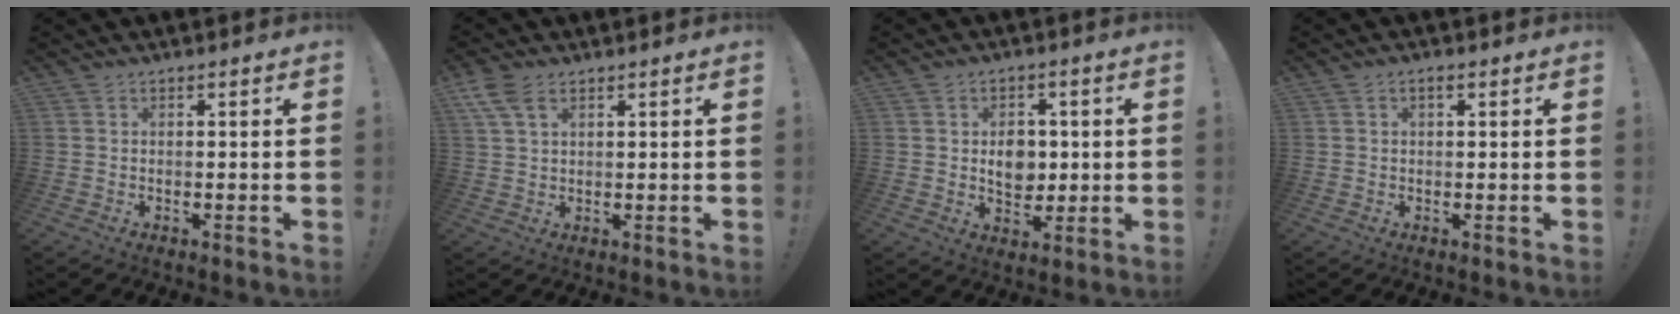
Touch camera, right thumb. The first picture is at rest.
{"total": 6.5, "force": [3.5, 3.5, 4.2], "torque": [-0.085, -0.012, 0.068]}
{"total": 7.3, "force": [0.6, 6.1, 4.1], "torque": [-0.042, -0.004, 0.010]}
{"total": 1.4, "force": [0.6, 0.8, 1.0], "torque": [-0.018, 0.002, 0.009]}